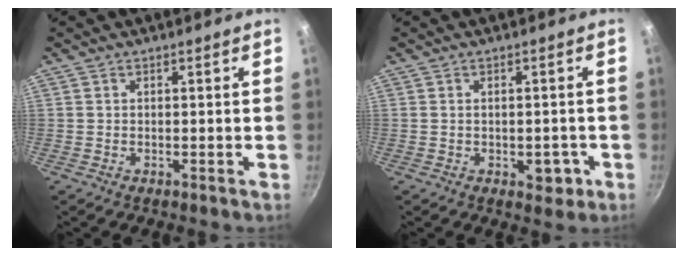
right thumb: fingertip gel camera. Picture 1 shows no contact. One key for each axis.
{"total": 4.2, "fx": -1.4, "fy": 2.5, "fz": 3.1, "tx": -0.024, "ty": 0.009, "tz": -0.014}